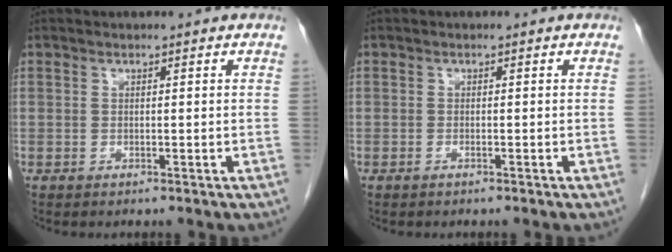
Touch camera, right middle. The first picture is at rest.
{"total": 0.6, "force": [-0.4, 0.0, 0.4], "torque": [-0.013, -0.001, -0.007]}